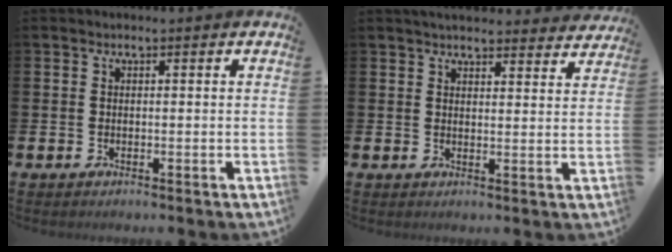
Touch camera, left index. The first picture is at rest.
{"total": 4.2, "force": [4.1, 0.6, 0.6], "torque": [-0.010, -0.022, 0.075]}